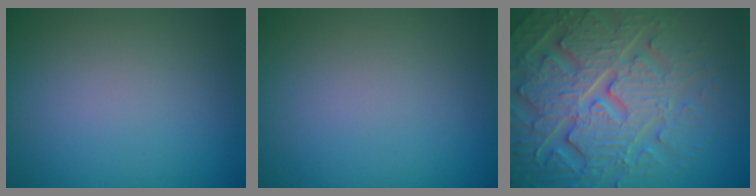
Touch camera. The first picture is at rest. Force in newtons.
{"total": 0.0}
{"total": 7.9, "press": 7.7, "slide": 2.0}